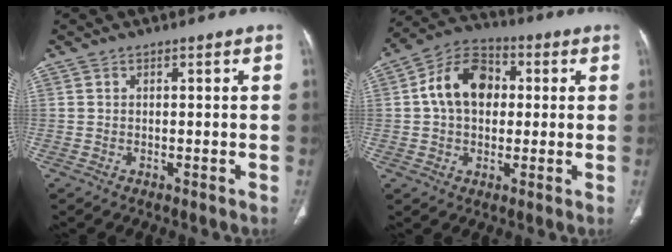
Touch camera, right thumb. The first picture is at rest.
{"total": 12.4, "force": [1.6, 9.1, 8.4], "torque": [-0.120, 0.023, 0.016]}